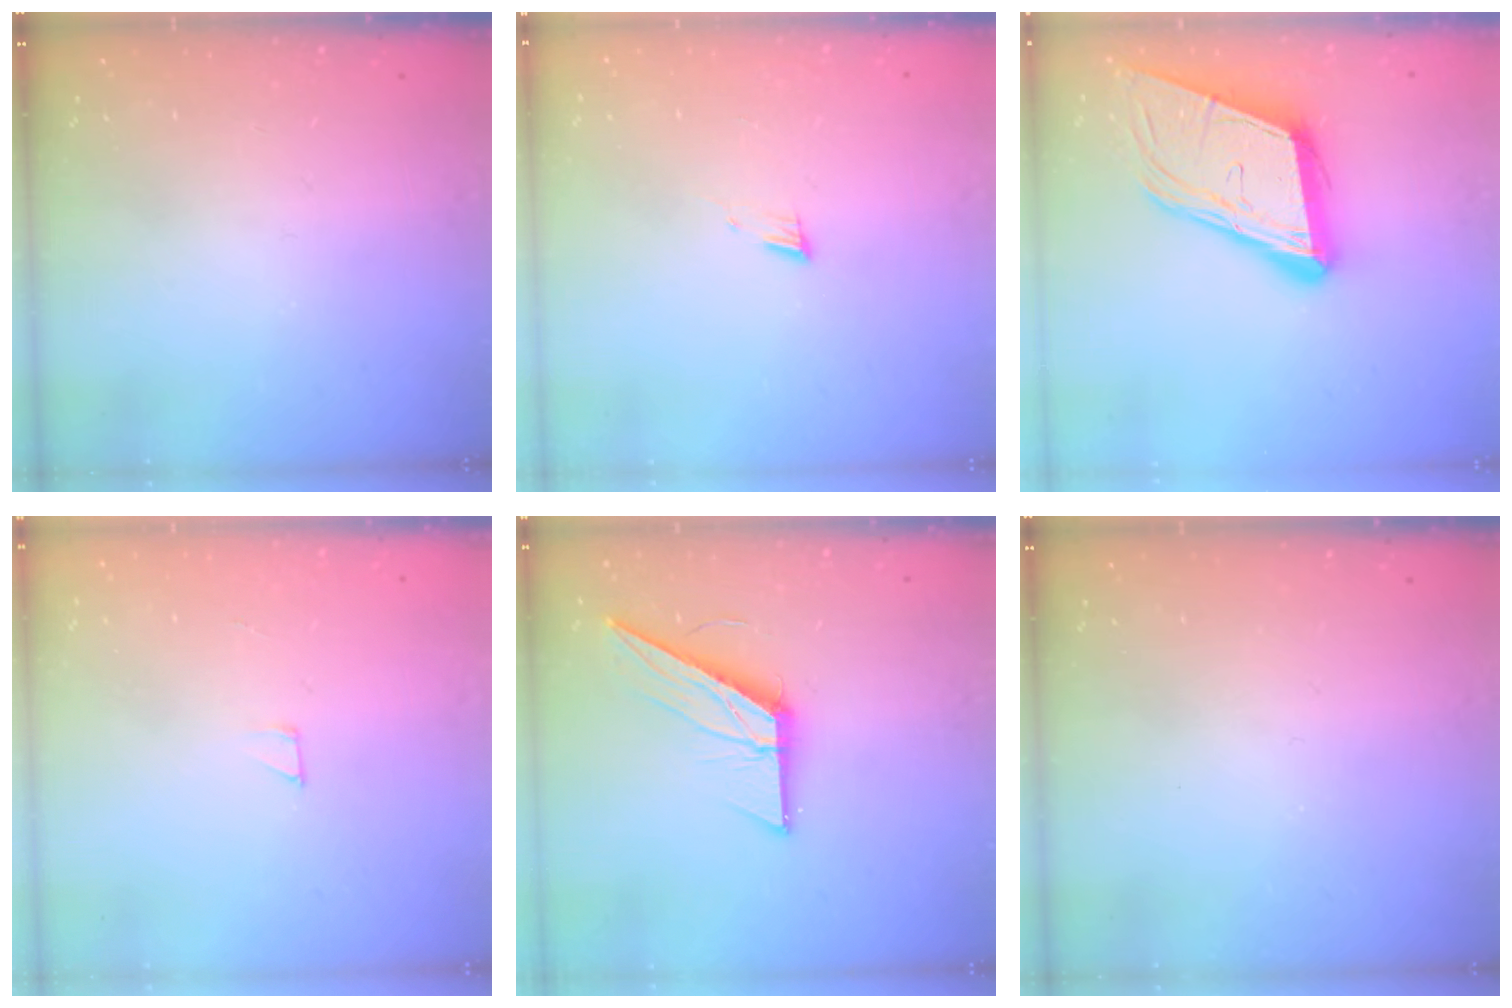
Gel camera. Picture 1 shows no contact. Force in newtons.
{"total": 4.9, "press": 4.9, "slide": 0.5}
{"total": 16.6, "press": 16.1, "slide": 4.0}
{"total": 2.0, "press": 2.0, "slide": 0.0}
{"total": 12.7, "press": 12.7, "slide": 0.6}
{"total": 0.0}